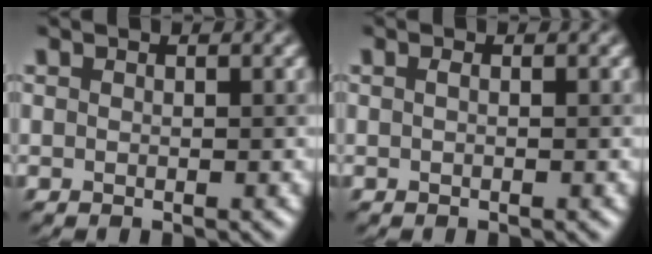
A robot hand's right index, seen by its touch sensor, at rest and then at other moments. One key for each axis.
{"total": 0.0}